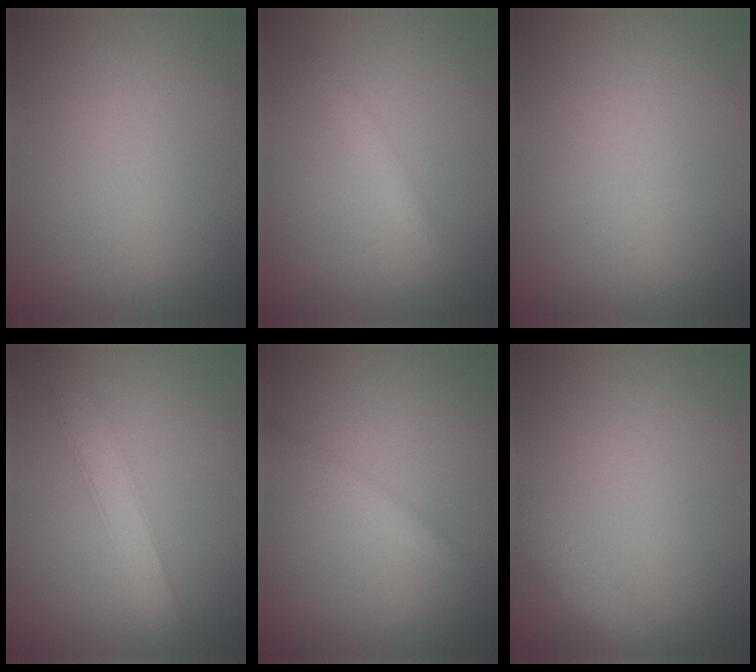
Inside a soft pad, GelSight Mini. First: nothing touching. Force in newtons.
{"total": 1.3, "press": 1.3, "slide": 0.0}
{"total": 0.0}
{"total": 3.3, "press": 3.3, "slide": 0.2}
{"total": 1.1, "press": 1.1, "slide": 0.0}
{"total": 3.4, "press": 3.4, "slide": 0.1}